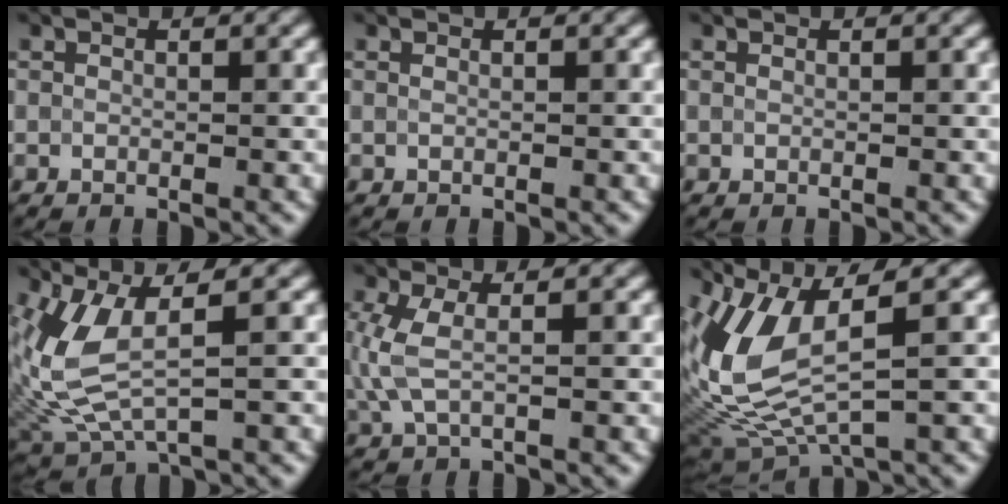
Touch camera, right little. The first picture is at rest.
{"total": 0.5, "force": [0.3, 0.3, 0.3], "torque": [-0.002, -0.003, 0.000]}
{"total": 0.0}
{"total": 6.4, "force": [0.7, 2.8, 5.7], "torque": [-0.150, -0.011, 0.022]}
{"total": 3.2, "force": [0.4, 1.3, 2.9], "torque": [-0.078, 0.000, 0.008]}
{"total": 7.8, "force": [1.9, 3.1, 6.9], "torque": [-0.161, -0.010, 0.046]}